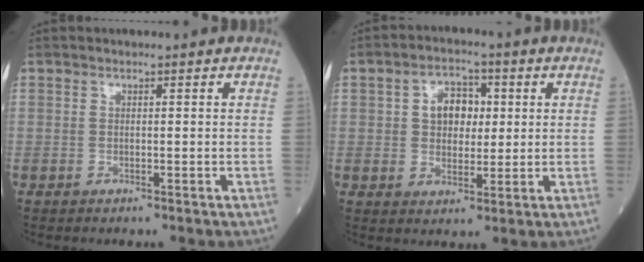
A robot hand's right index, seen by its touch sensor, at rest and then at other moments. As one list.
[{"total": 6.1, "force": [1.3, 4.1, 4.4], "torque": [-0.071, 0.015, 0.023]}]